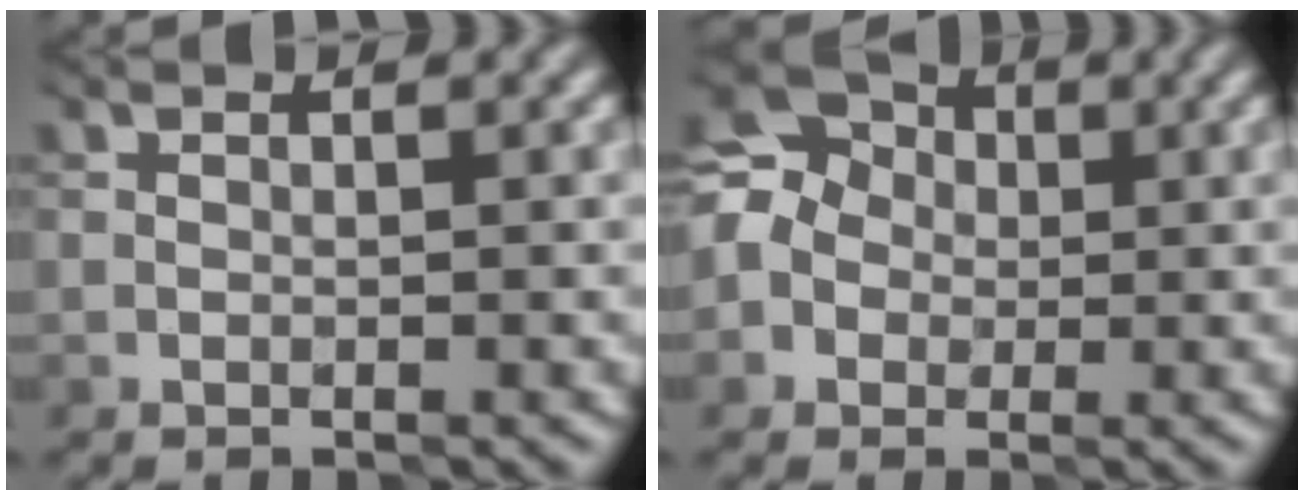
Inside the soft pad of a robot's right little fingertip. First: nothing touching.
{"total": 5.7, "force": [-0.4, 5.2, 2.2], "torque": [-0.052, 0.019, -0.032]}